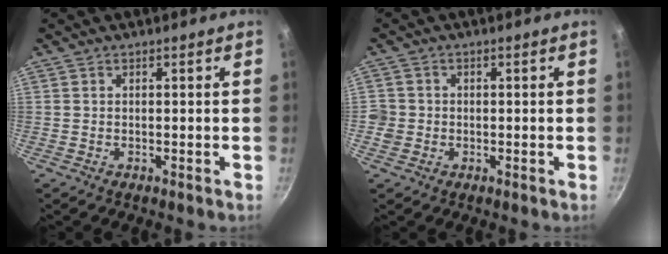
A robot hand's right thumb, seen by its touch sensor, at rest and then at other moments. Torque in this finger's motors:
{"motor_torque": [0.66, 0.59, 0.28, 0.16, 0.02]}